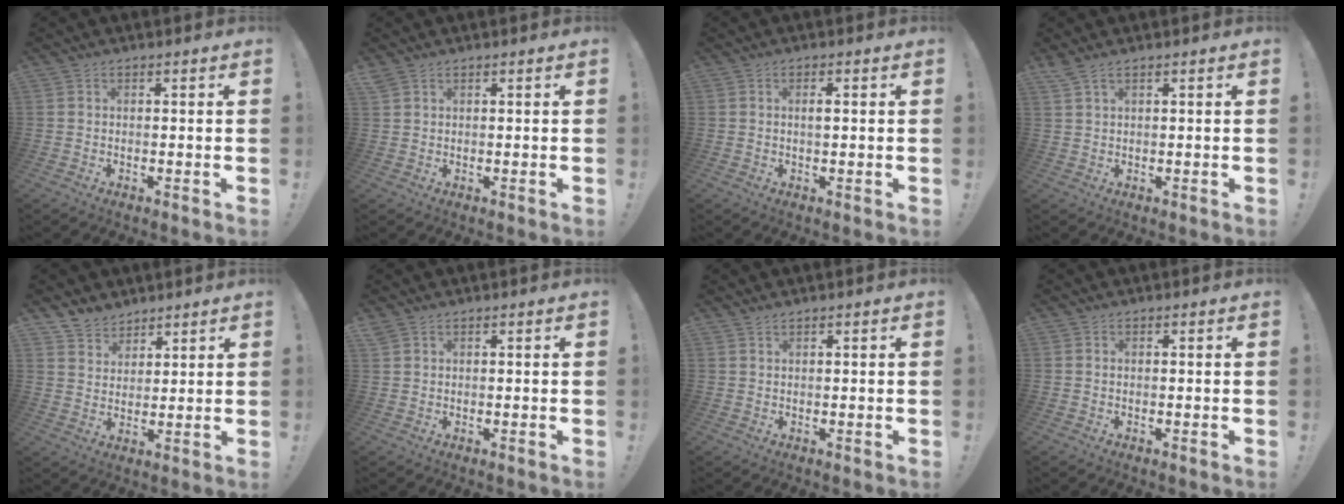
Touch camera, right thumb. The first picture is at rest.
{"total": 1.6, "force": [1.1, 0.8, 0.8], "torque": [-0.012, -0.002, 0.021]}
{"total": 1.5, "force": [0.1, 0.4, 1.4], "torque": [-0.023, 0.000, -0.001]}
{"total": 2.5, "force": [1.7, 0.6, 1.7], "torque": [-0.039, -0.007, 0.032]}
{"total": 6.3, "force": [5.2, 3.6, 0.5], "torque": [-0.016, -0.037, 0.103]}
{"total": 1.4, "force": [1.0, 0.7, 0.7], "torque": [-0.018, 0.001, 0.020]}
{"total": 0.8, "force": [0.8, 0.0, 0.3], "torque": [-0.009, 0.002, 0.015]}
{"total": 0.0}